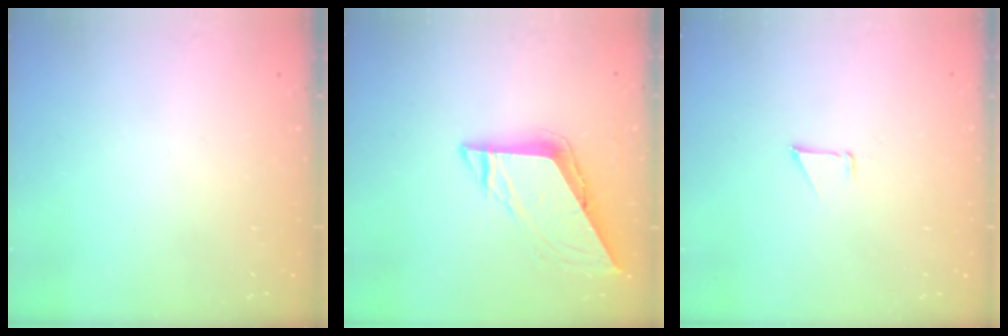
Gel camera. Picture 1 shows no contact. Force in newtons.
{"total": 7.8, "press": 7.8, "slide": 0.4}
{"total": 0.8, "press": 0.8, "slide": 0.1}